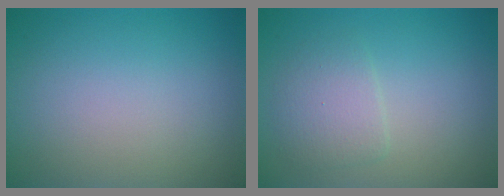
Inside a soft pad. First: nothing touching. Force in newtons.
{"total": 2.4, "press": 2.4, "slide": 0.1}